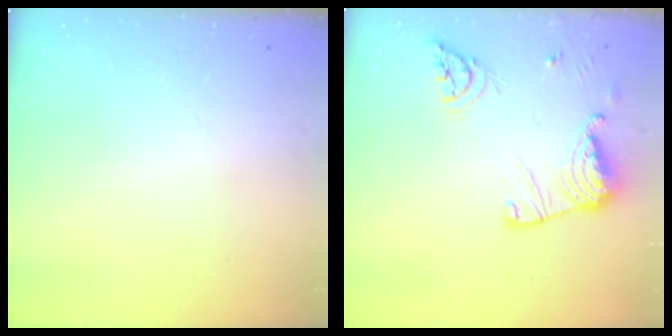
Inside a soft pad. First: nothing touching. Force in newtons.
{"total": 15.0, "press": 14.9, "slide": 1.5}